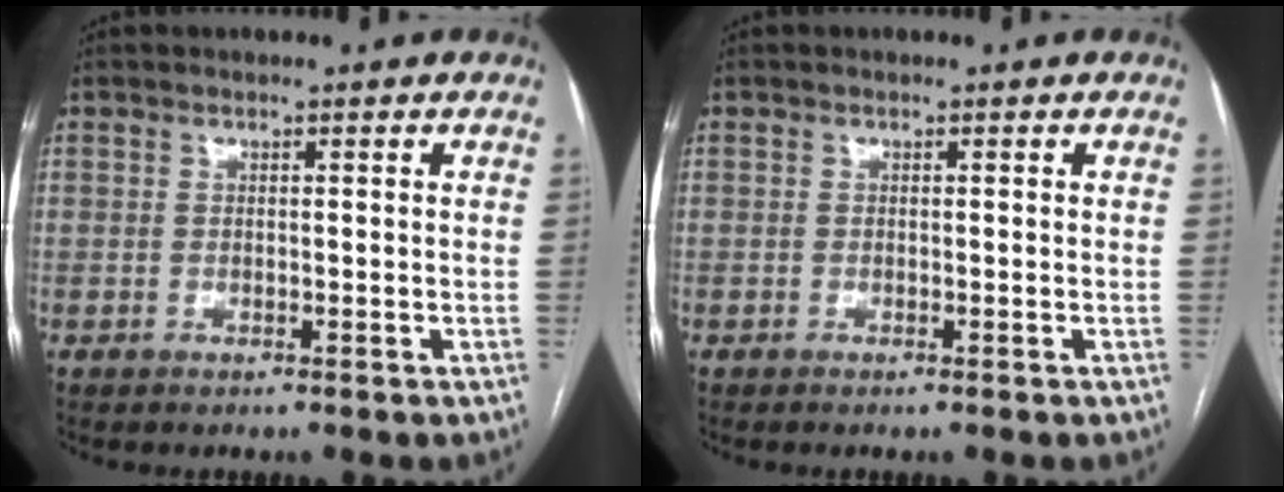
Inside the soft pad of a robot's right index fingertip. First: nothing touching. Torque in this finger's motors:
{"motor_torque": [0.03, -0.08, 0.03, 0.01]}